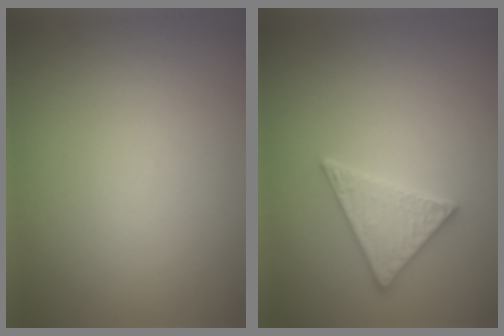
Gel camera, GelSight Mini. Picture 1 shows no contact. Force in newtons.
{"total": 3.0, "press": 3.0, "slide": 0.2}